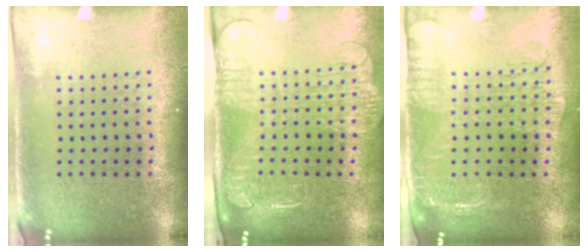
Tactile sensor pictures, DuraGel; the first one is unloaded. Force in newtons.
{"total": 2.6, "press": 2.1, "slide": 1.5}
{"total": 1.9, "press": 1.6, "slide": 1.1}